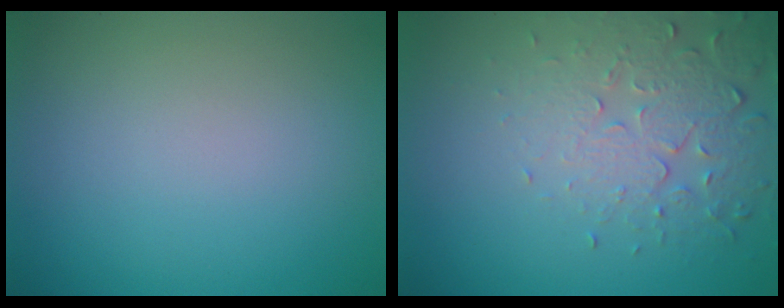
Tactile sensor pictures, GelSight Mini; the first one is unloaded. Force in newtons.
{"total": 5.1, "press": 3.7, "slide": 3.4}